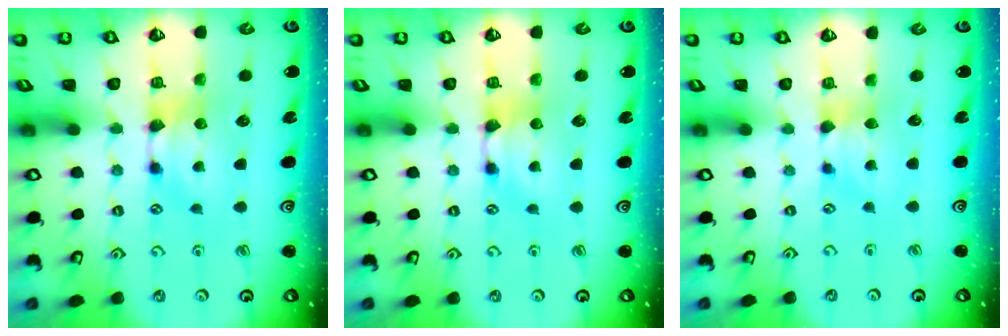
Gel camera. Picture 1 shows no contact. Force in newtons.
{"total": 0.6, "press": 0.1, "slide": 0.6}
{"total": 1.3, "press": 1.2, "slide": 0.6}